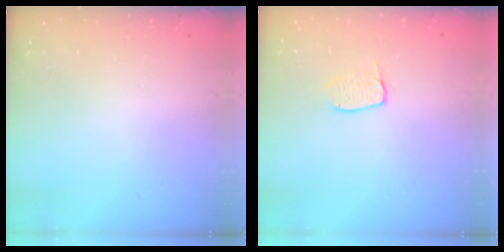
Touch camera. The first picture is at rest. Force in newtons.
{"total": 4.3, "press": 4.3, "slide": 0.2}